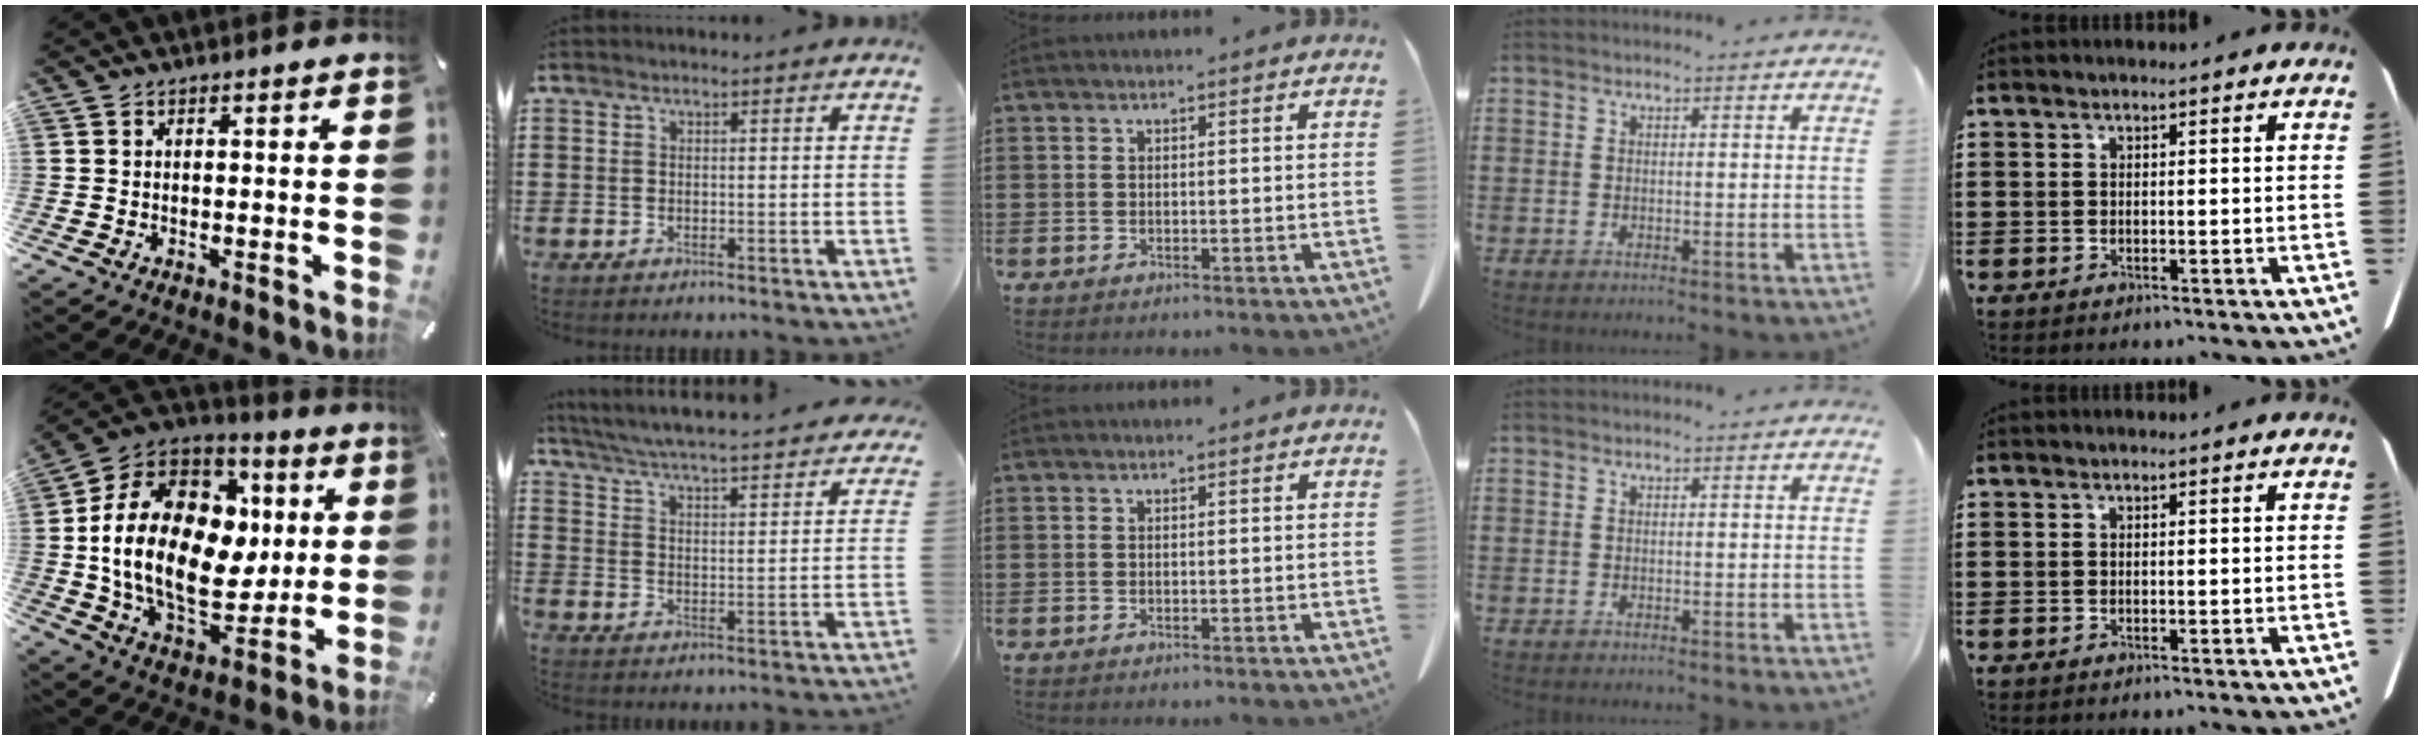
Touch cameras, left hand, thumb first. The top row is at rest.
{"thumb": {"total": 23.2, "force": [1.0, 16.1, 16.7], "torque": [-0.352, -0.016, 0.017]}, "index": {"total": 4.7, "force": [4.5, -0.5, 1.4], "torque": [-0.051, -0.039, 0.069]}}